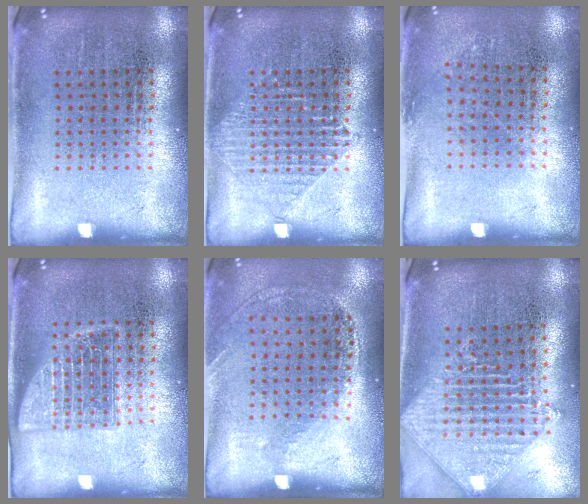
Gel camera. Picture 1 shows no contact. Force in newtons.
{"total": 1.5, "press": 1.5, "slide": 0.3}
{"total": 0.8, "press": 0.7, "slide": 0.5}
{"total": 2.4, "press": 2.4, "slide": 0.4}
{"total": 1.2, "press": 1.0, "slide": 0.7}
{"total": 1.9, "press": 1.6, "slide": 1.1}